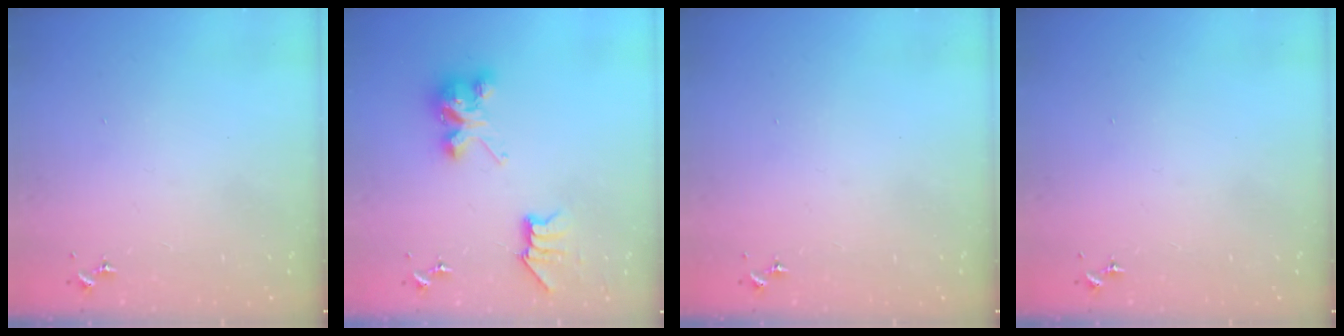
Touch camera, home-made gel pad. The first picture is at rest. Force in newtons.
{"total": 8.0, "press": 8.0, "slide": 0.1}
{"total": 0.0}
{"total": 0.0}